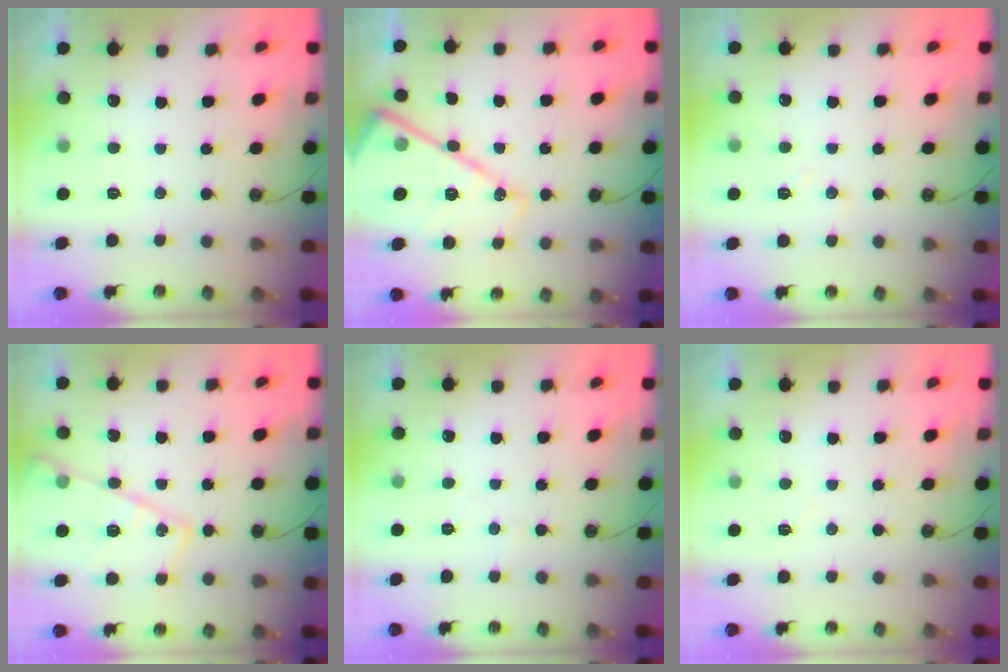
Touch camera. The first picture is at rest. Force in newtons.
{"total": 19.7, "press": 19.5, "slide": 2.1}
{"total": 7.3, "press": 7.2, "slide": 1.0}
{"total": 16.8, "press": 16.7, "slide": 1.8}
{"total": 2.7, "press": 2.6, "slide": 0.5}
{"total": 3.1, "press": 3.0, "slide": 0.5}